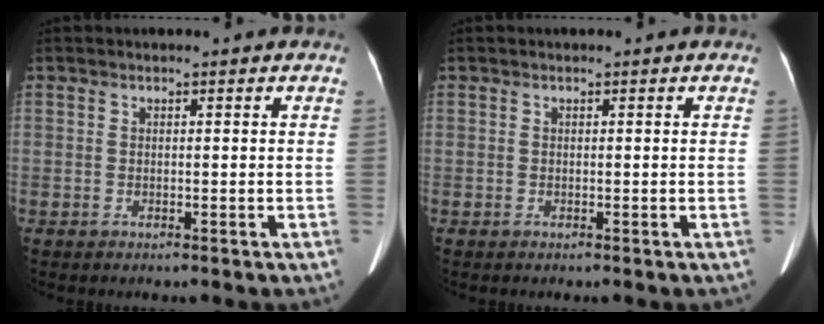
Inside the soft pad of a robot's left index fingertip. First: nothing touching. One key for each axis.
{"total": 0.0}